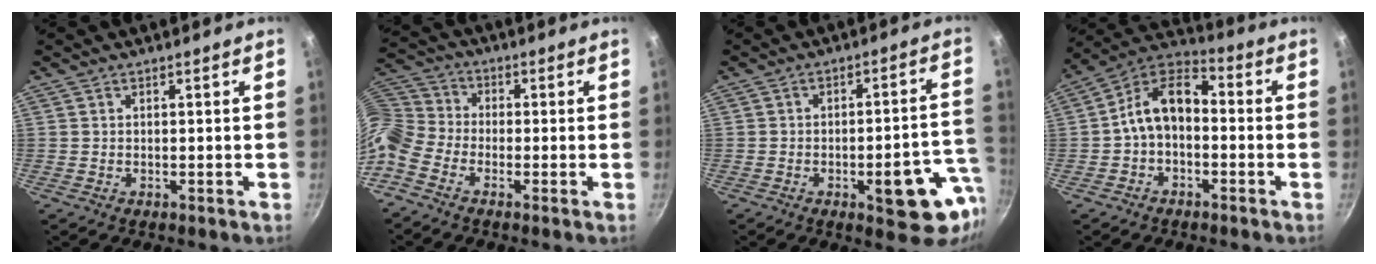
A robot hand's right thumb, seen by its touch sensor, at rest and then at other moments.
{"total": 8.7, "force": [-4.3, 5.9, 4.7], "torque": [-0.101, 0.048, -0.117]}
{"total": 13.6, "force": [-4.8, 5.2, 11.6], "torque": [-0.101, 0.034, -0.059]}
{"total": 10.9, "force": [-1.2, 7.0, 8.3], "torque": [-0.131, 0.050, -0.040]}